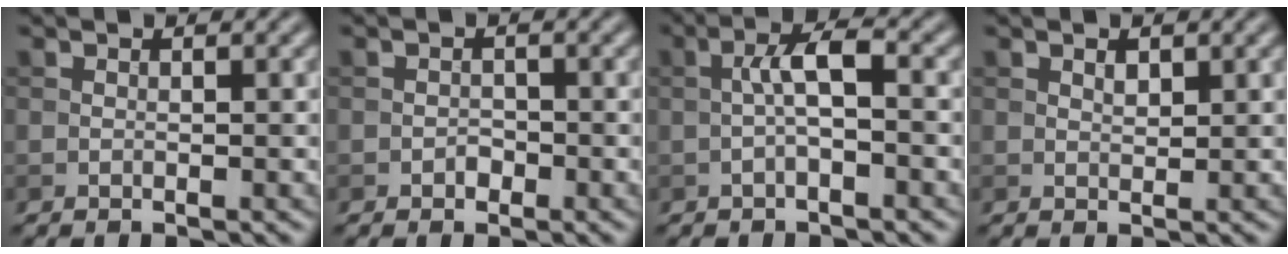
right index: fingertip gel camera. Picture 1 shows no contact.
{"total": 0.9, "force": [-0.5, 0.7, 0.4], "torque": [-0.003, 0.001, -0.010]}
{"total": 3.0, "force": [-0.5, 0.7, 2.9], "torque": [-0.055, 0.014, -0.014]}
{"total": 0.9, "force": [0.6, 0.5, 0.5], "torque": [-0.011, -0.002, 0.011]}